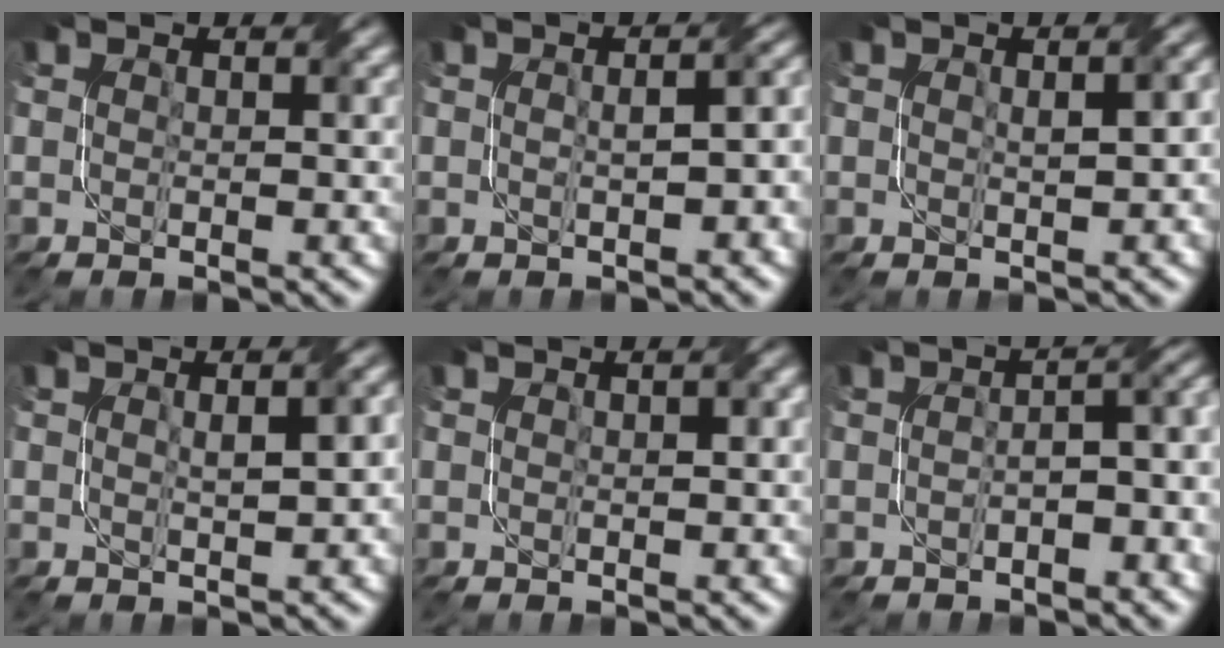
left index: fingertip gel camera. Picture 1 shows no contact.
{"total": 3.8, "force": [-0.3, 1.7, 3.4], "torque": [-0.044, 0.003, 0.003]}
{"total": 2.3, "force": [0.2, 0.5, 2.3], "torque": [-0.036, 0.007, 0.005]}
{"total": 3.1, "force": [0.4, 0.7, 3.0], "torque": [-0.042, 0.011, 0.012]}
{"total": 1.1, "force": [0.3, 0.3, 1.0], "torque": [-0.014, 0.007, 0.007]}
{"total": 4.9, "force": [-1.0, 1.9, 4.4], "torque": [-0.047, 0.007, -0.013]}